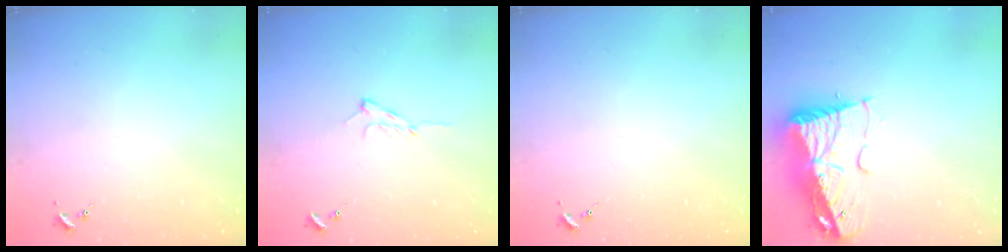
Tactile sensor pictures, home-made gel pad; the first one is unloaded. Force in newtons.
{"total": 7.4, "press": 7.3, "slide": 0.8}
{"total": 0.0}
{"total": 14.6, "press": 14.6, "slide": 1.6}